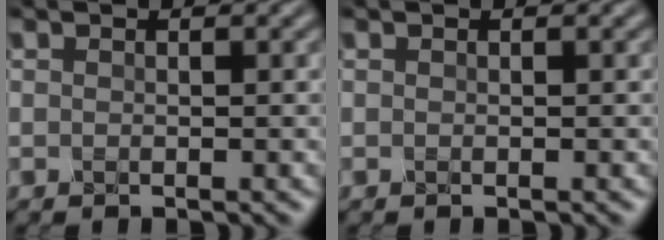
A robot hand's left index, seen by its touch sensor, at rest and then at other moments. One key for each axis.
{"total": 0.0}